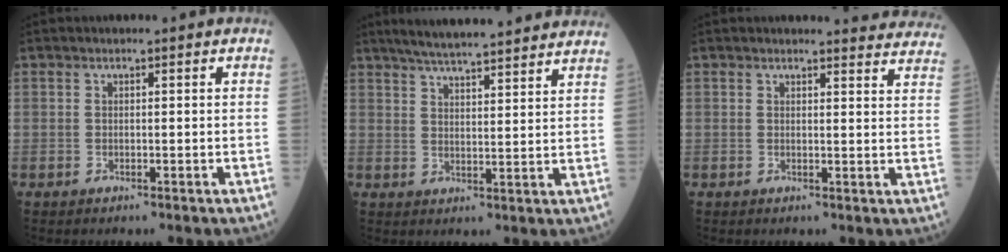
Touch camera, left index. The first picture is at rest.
{"total": 17.3, "force": [15.4, 1.5, 7.7], "torque": [-0.117, 0.031, 0.205]}
{"total": 10.4, "force": [10.3, 1.0, 0.9], "torque": [0.027, -0.053, 0.078]}